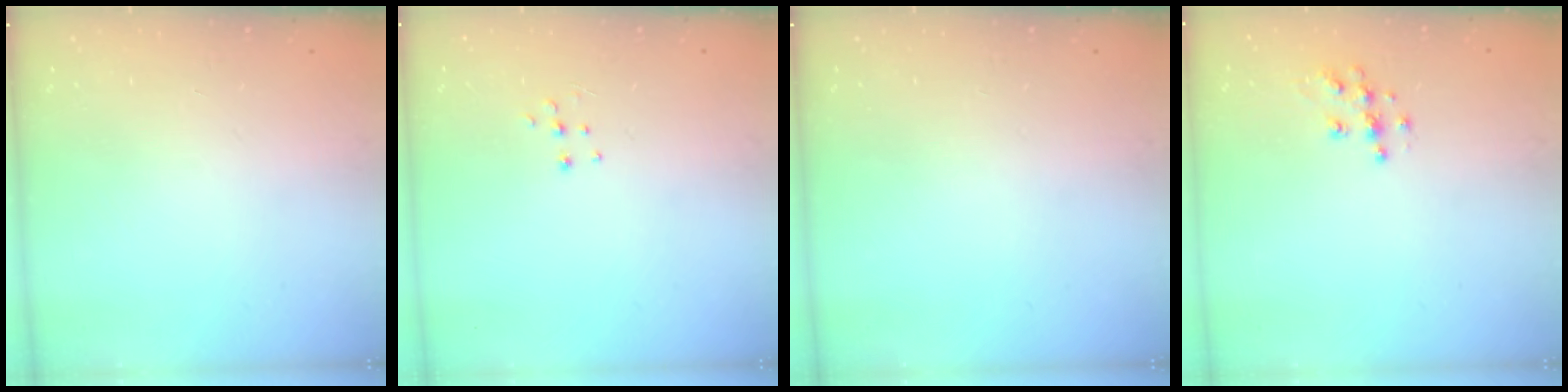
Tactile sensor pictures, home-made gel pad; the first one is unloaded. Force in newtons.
{"total": 4.3, "press": 4.3, "slide": 0.4}
{"total": 0.0}
{"total": 7.8, "press": 7.8, "slide": 0.2}